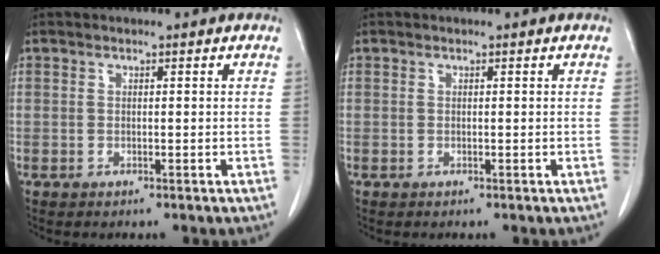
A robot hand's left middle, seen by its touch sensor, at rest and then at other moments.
{"total": 0.0}